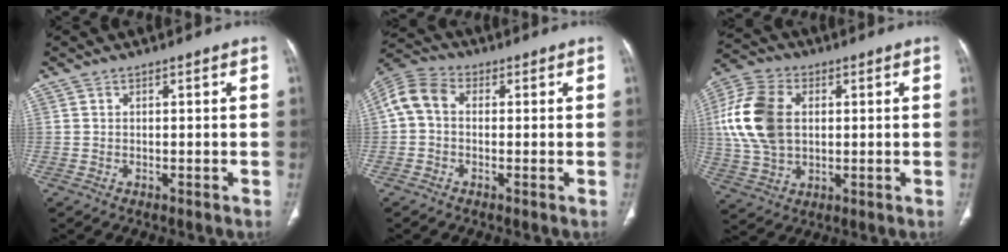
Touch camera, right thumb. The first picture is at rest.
{"total": 7.2, "force": [0.4, 5.2, 5.0], "torque": [-0.098, 0.021, -0.007]}
{"total": 15.1, "force": [2.0, 10.2, 10.9], "torque": [-0.220, 0.009, 0.038]}